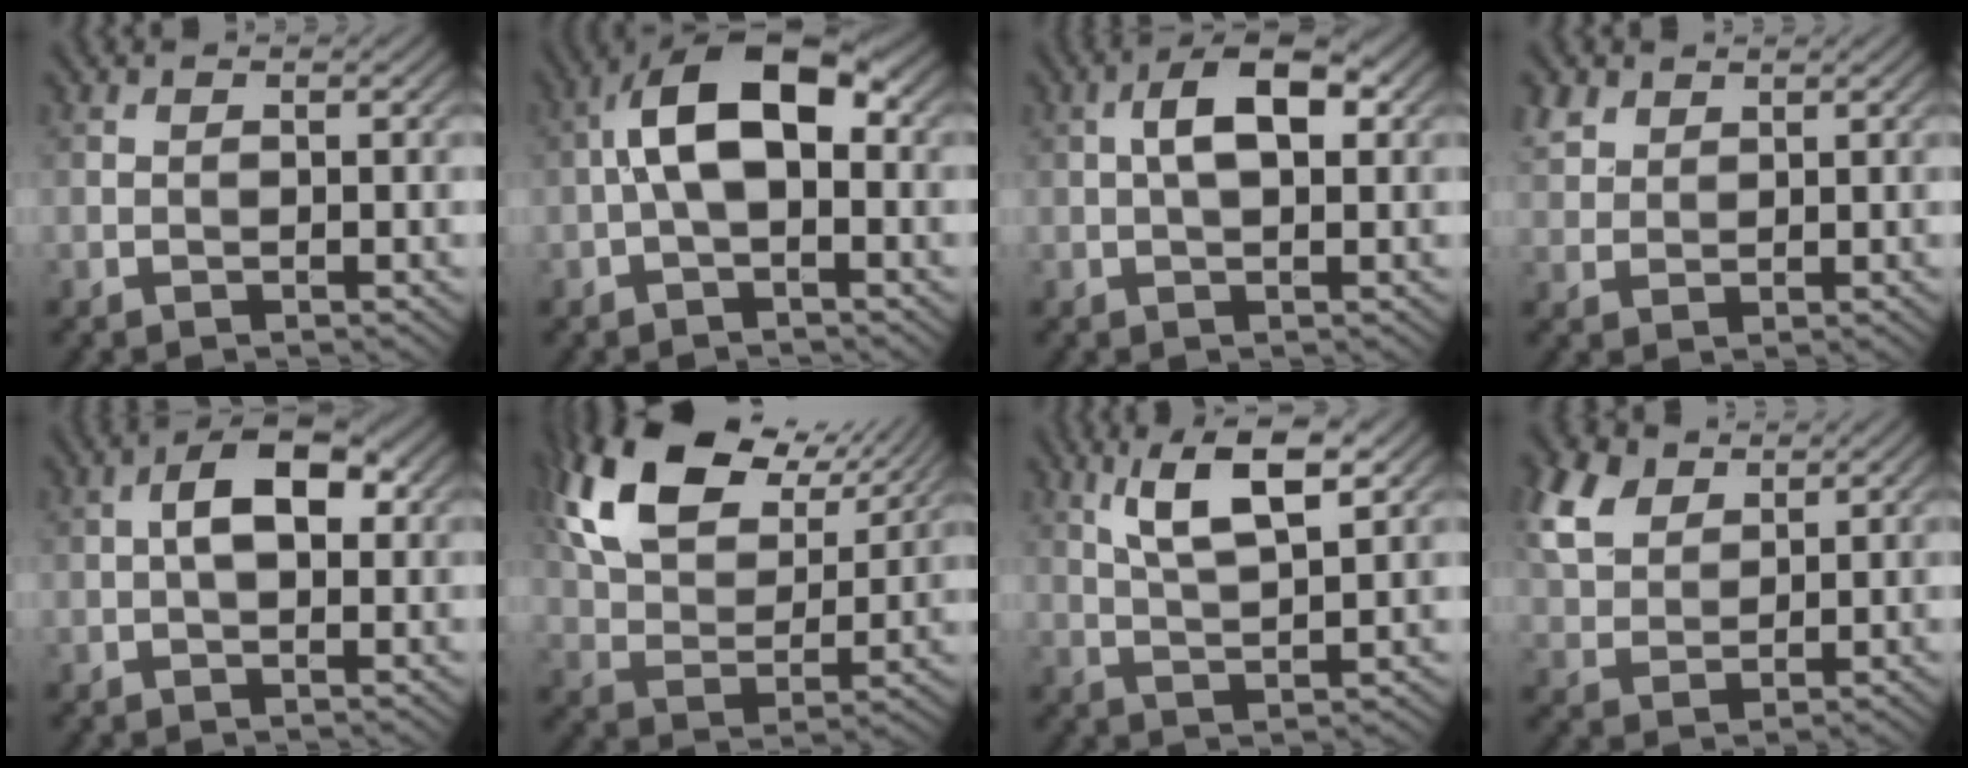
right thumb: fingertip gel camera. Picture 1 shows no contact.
{"total": 8.9, "force": [0.2, 4.4, 7.7], "torque": [-0.146, 0.023, -0.007]}
{"total": 5.9, "force": [1.1, 2.8, 5.1], "torque": [-0.086, 0.011, 0.013]}
{"total": 3.3, "force": [2.2, 2.2, 1.3], "torque": [-0.041, 0.008, 0.049]}
{"total": 5.6, "force": [0.8, 2.9, 4.7], "torque": [-0.074, 0.009, 0.005]}
{"total": 16.1, "force": [8.6, 8.8, 10.5], "torque": [-0.234, 0.019, 0.148]}
{"total": 8.3, "force": [4.1, 2.2, 6.8], "torque": [-0.132, 0.007, 0.080]}
{"total": 7.8, "force": [4.4, 4.7, 4.5], "torque": [-0.134, 0.015, 0.094]}